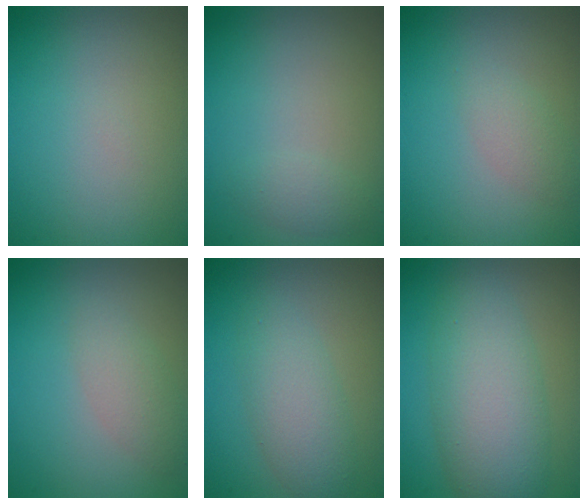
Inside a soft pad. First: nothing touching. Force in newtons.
{"total": 1.1, "press": 1.1, "slide": 0.1}
{"total": 1.6, "press": 1.6, "slide": 0.1}
{"total": 2.2, "press": 2.2, "slide": 0.1}
{"total": 3.7, "press": 3.7, "slide": 0.2}
{"total": 6.9, "press": 6.9, "slide": 0.1}